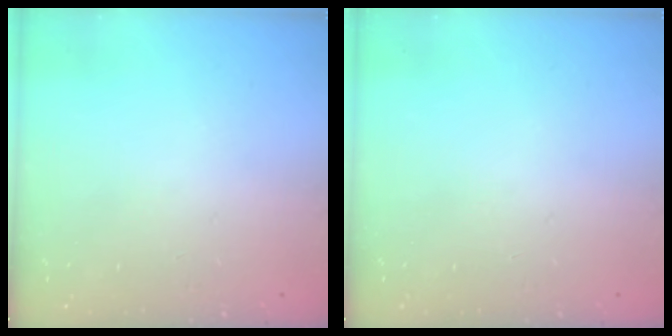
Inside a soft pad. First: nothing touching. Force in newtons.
{"total": 0.0}